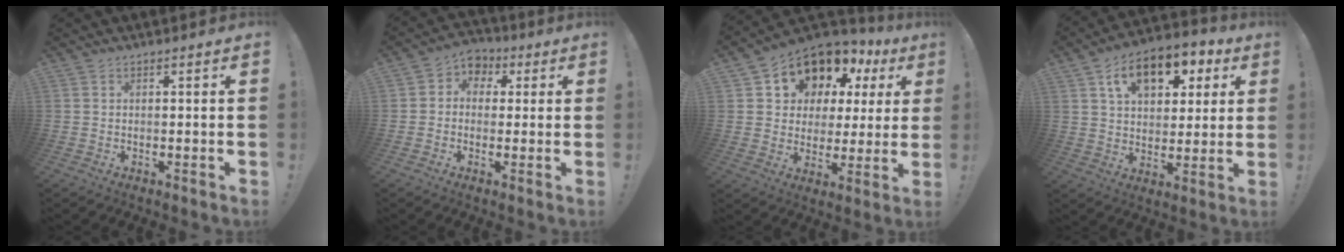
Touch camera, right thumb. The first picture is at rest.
{"total": 5.2, "force": [-0.4, 4.9, 1.9], "torque": [-0.028, 0.009, -0.001]}
{"total": 11.3, "force": [7.6, 7.4, 3.9], "torque": [-0.068, -0.067, 0.146]}
{"total": 14.2, "force": [6.8, 9.1, 8.6], "torque": [-0.131, -0.023, 0.121]}